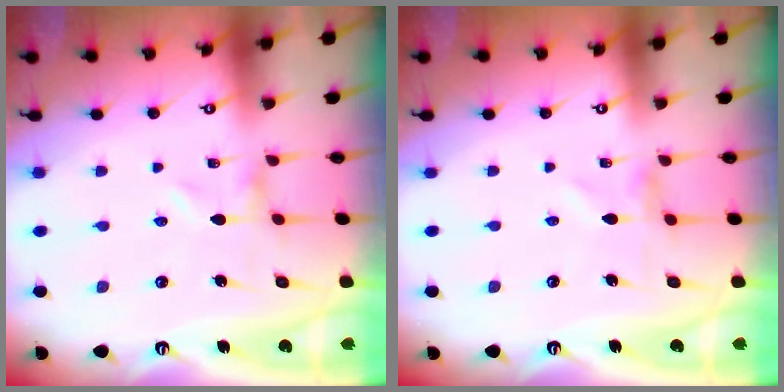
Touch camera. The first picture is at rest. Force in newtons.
{"total": 0.0}